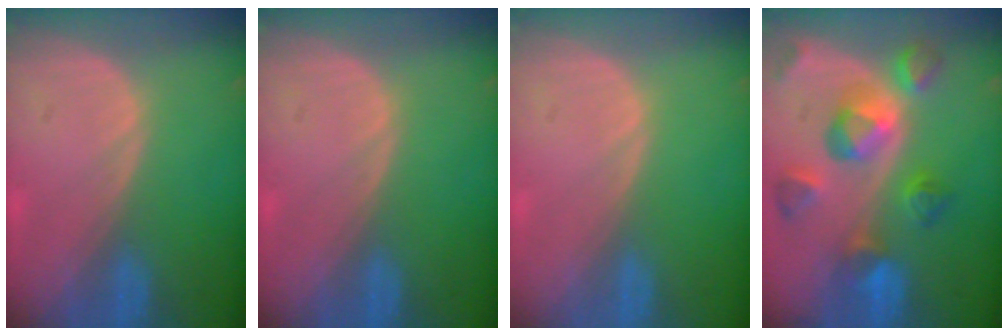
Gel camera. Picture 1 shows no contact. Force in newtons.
{"total": 0.0}
{"total": 0.0}
{"total": 10.2, "press": 9.0, "slide": 4.8}